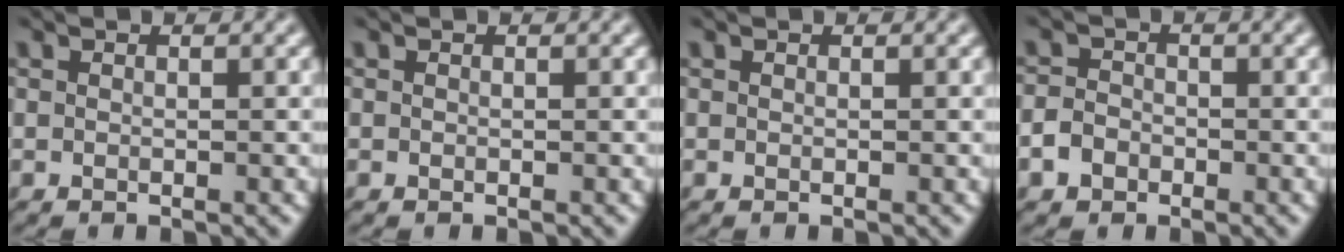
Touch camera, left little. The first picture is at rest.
{"total": 0.0}
{"total": 0.0}
{"total": 2.5, "force": [-1.2, 2.0, 0.9], "torque": [-0.008, 0.000, -0.027]}